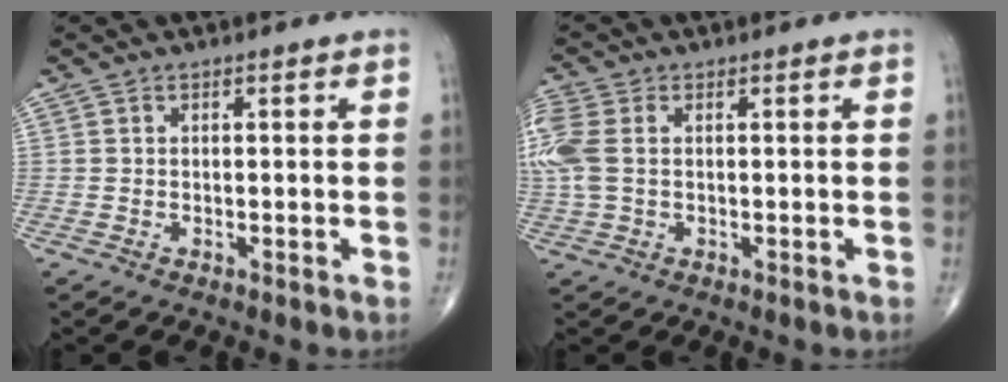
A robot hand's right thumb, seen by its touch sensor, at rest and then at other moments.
{"total": 7.6, "force": [1.0, 4.9, 5.7], "torque": [-0.181, 0.019, 0.024]}